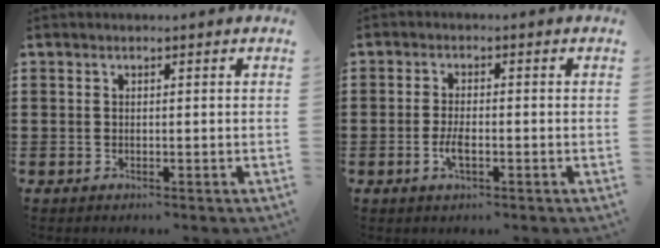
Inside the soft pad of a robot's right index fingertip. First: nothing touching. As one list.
[{"total": 3.0, "force": [-1.0, 1.0, 2.6], "torque": [-0.061, -0.004, -0.023]}]